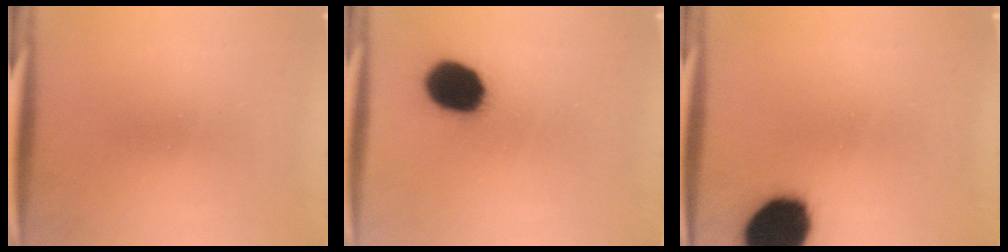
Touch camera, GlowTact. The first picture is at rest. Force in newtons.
{"total": 14.1}
{"total": 16.9}